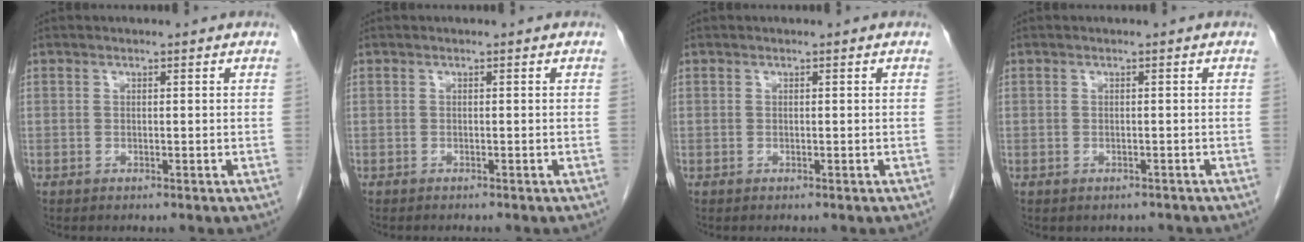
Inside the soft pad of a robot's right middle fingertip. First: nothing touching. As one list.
[{"total": 1.0, "force": [-0.9, 0.1, 0.3], "torque": [-0.008, -0.002, -0.013]}, {"total": 0.0}, {"total": 1.4, "force": [-1.1, 0.8, 0.1], "torque": [-0.003, 0.001, -0.013]}]